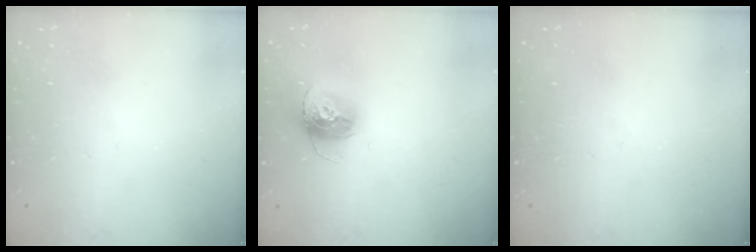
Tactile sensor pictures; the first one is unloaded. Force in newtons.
{"total": 13.1, "press": 13.0, "slide": 1.1}
{"total": 0.0}